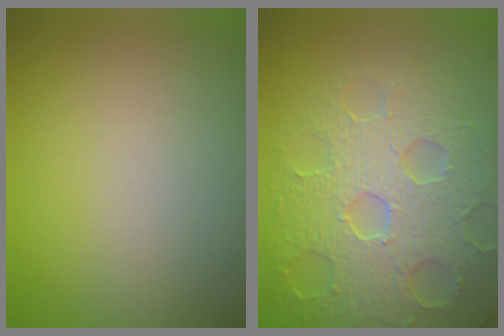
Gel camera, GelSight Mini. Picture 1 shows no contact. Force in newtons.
{"total": 7.9, "press": 5.8, "slide": 5.3}